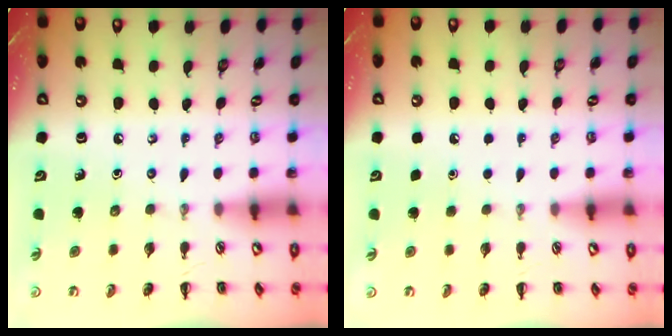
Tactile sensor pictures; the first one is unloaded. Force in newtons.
{"total": 1.8, "press": 1.7, "slide": 0.1}